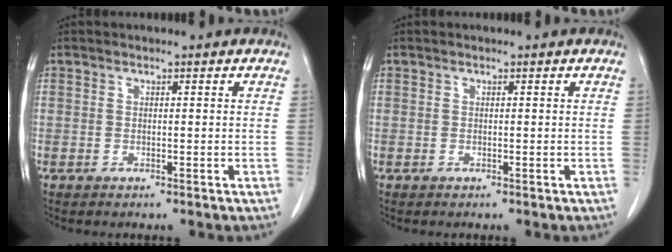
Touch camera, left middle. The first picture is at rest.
{"total": 0.0}